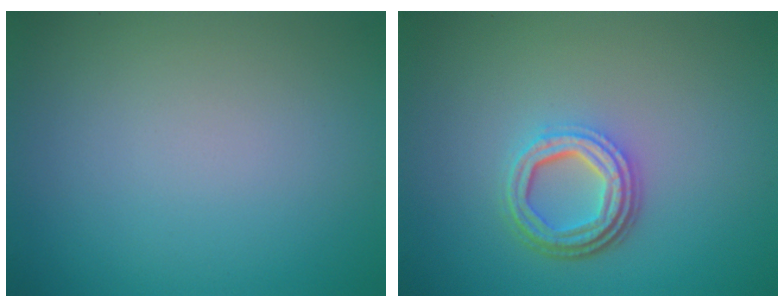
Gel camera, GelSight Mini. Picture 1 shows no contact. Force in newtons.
{"total": 4.2, "press": 3.2, "slide": 2.8}